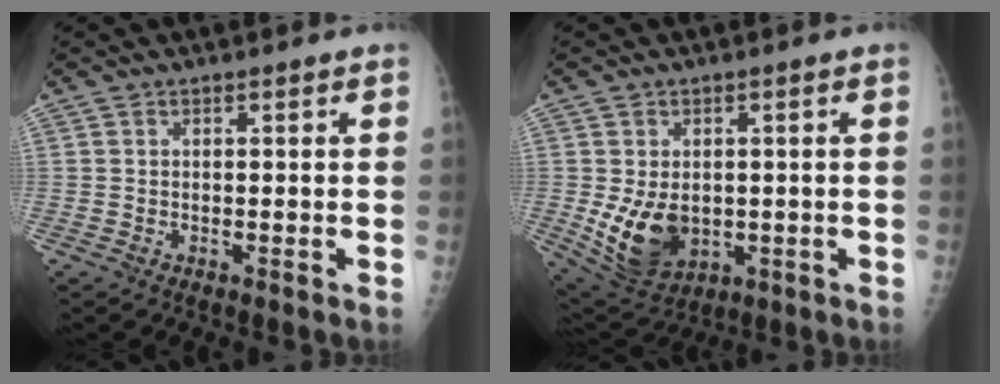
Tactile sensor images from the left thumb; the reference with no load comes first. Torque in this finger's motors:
{"motor_torque": [-0.35, 1.09, 1.03, -0.01, 0.11]}